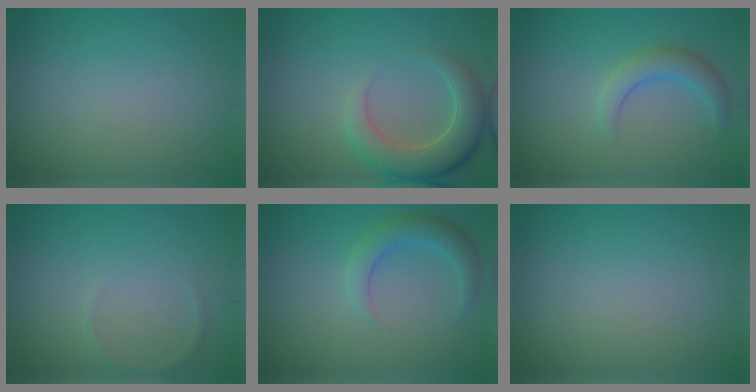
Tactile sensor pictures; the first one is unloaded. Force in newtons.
{"total": 5.3, "press": 5.3, "slide": 0.6}
{"total": 2.9, "press": 2.9, "slide": 0.2}
{"total": 0.7, "press": 0.7, "slide": 0.0}
{"total": 2.9, "press": 2.9, "slide": 0.1}
{"total": 0.0}